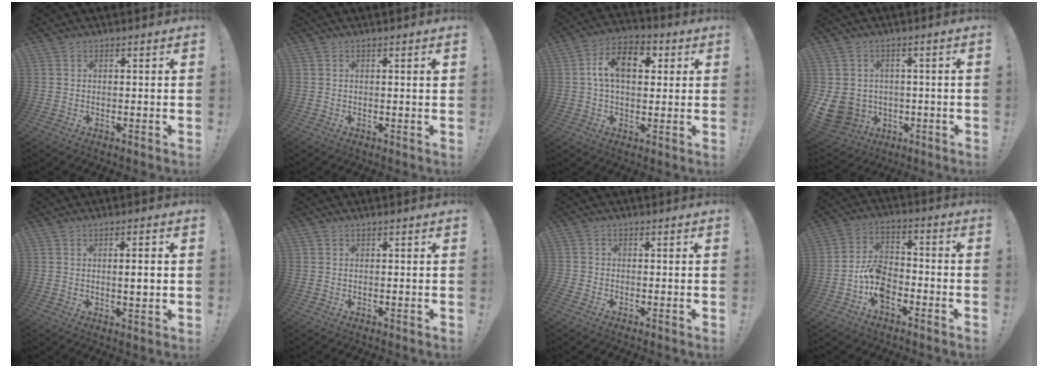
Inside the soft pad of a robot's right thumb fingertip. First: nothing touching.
{"total": 0.9, "force": [0.4, -0.1, 0.8], "torque": [-0.016, 0.001, 0.006]}
{"total": 11.9, "force": [2.6, 7.1, 9.2], "torque": [-0.148, 0.017, 0.047]}
{"total": 10.5, "force": [-1.8, 9.3, 4.5], "torque": [-0.106, 0.002, -0.029]}
{"total": 3.8, "force": [0.3, 0.2, 3.8], "torque": [-0.058, -0.007, 0.001]}
{"total": 0.0}
{"total": 1.6, "force": [-1.2, 1.0, 0.4], "torque": [-0.003, 0.004, -0.021]}
{"total": 9.6, "force": [-5.1, 6.0, 5.5], "torque": [-0.111, 0.028, -0.093]}